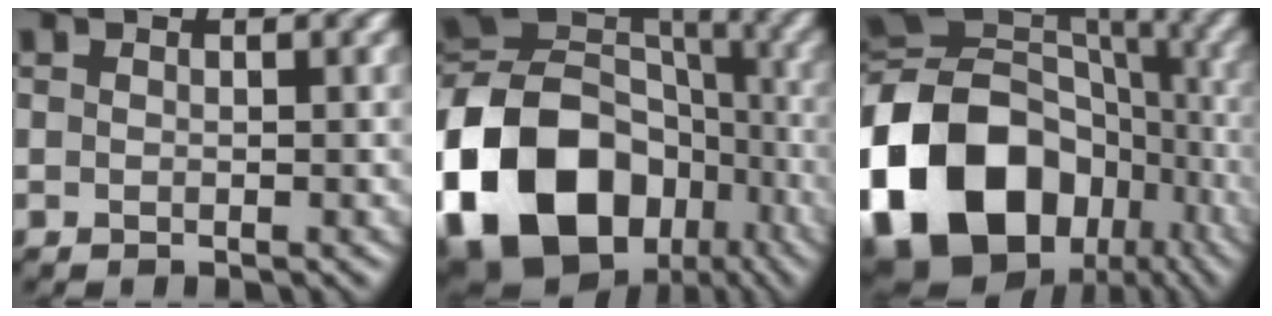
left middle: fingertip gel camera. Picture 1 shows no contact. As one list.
[{"total": 22.1, "force": [-9.9, 16.7, 10.6], "torque": [-0.211, -0.035, -0.174]}, {"total": 20.8, "force": [-8.1, 15.6, 11.1], "torque": [-0.254, -0.004, -0.141]}]